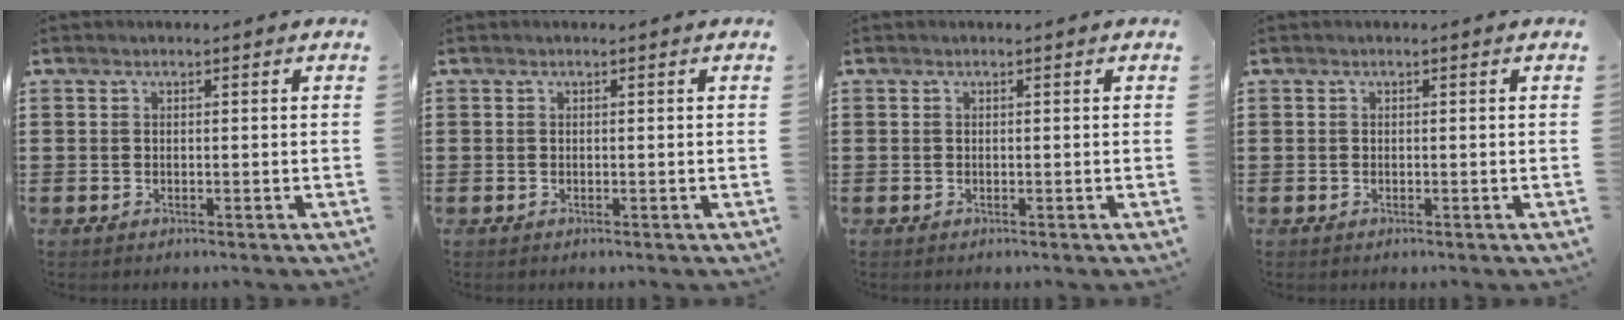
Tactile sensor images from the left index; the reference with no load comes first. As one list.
[{"total": 0.0}, {"total": 0.0}, {"total": 0.0}]